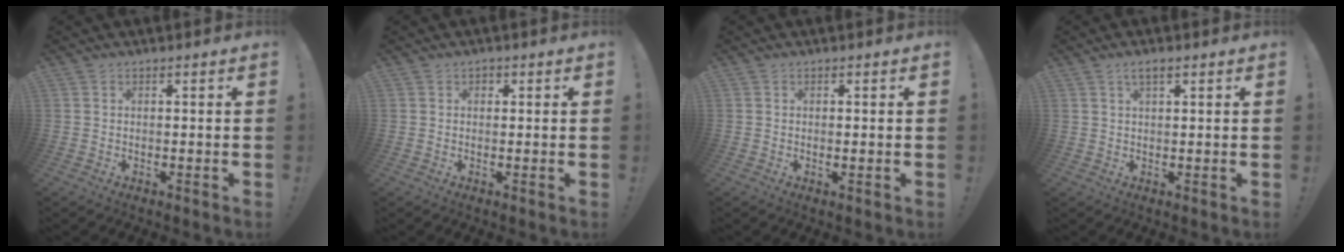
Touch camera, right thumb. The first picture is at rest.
{"total": 1.2, "force": [0.3, 1.1, 0.5], "torque": [-0.006, 0.002, 0.003]}
{"total": 0.6, "force": [0.2, 0.1, 0.6], "torque": [-0.010, 0.000, 0.003]}
{"total": 3.0, "force": [1.6, 1.1, 2.3], "torque": [-0.040, -0.003, 0.027]}